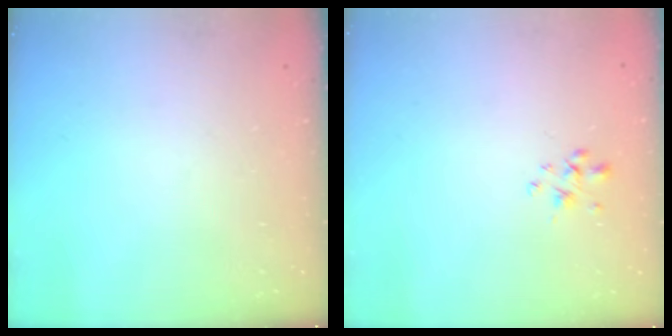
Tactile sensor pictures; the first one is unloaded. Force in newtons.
{"total": 1.7, "press": 1.5, "slide": 0.8}